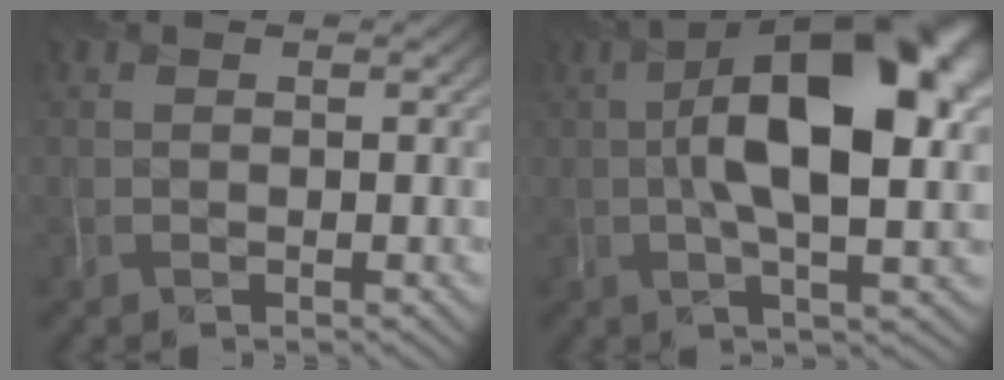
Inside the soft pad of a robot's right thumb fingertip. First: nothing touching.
{"total": 15.5, "force": [1.5, 6.1, 14.2], "torque": [-0.236, 0.022, 0.018]}